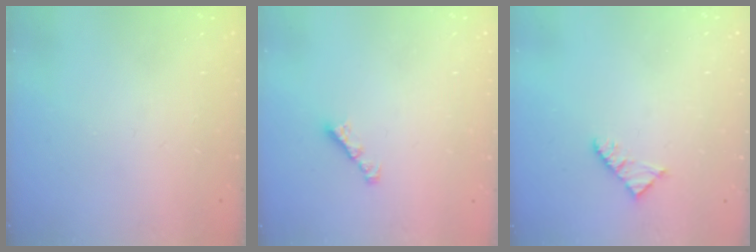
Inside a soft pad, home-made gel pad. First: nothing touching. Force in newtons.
{"total": 2.2, "press": 2.1, "slide": 0.6}
{"total": 2.3, "press": 2.3, "slide": 0.4}